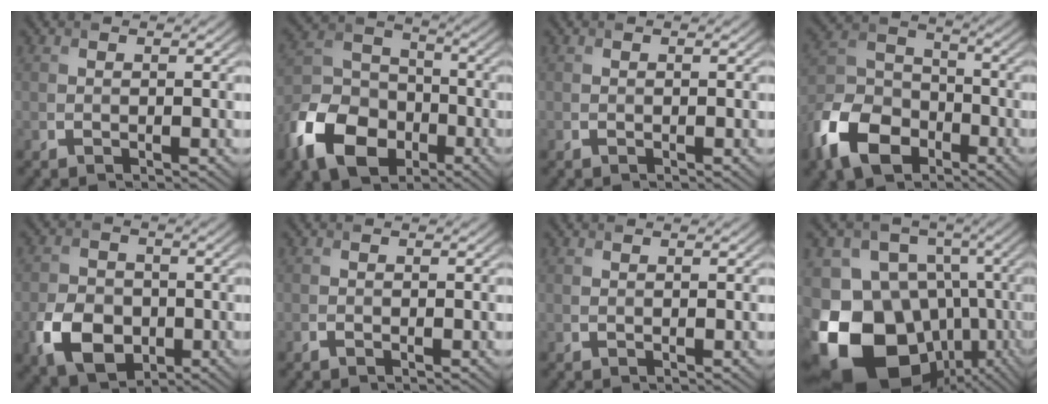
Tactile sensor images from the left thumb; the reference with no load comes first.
{"total": 13.6, "force": [-6.8, 9.2, 7.3], "torque": [-0.186, -0.025, -0.150]}
{"total": 0.0}
{"total": 12.7, "force": [-7.1, 8.0, 6.8], "torque": [-0.169, -0.015, -0.159]}
{"total": 7.8, "force": [-2.8, 5.7, 4.4], "torque": [-0.097, -0.014, -0.059]}
{"total": 0.8, "force": [-0.6, 0.4, 0.4], "torque": [-0.008, -0.002, -0.011]}
{"total": 0.0}
{"total": 20.0, "force": [-7.2, 15.7, 10.1], "torque": [-0.219, -0.037, -0.105]}